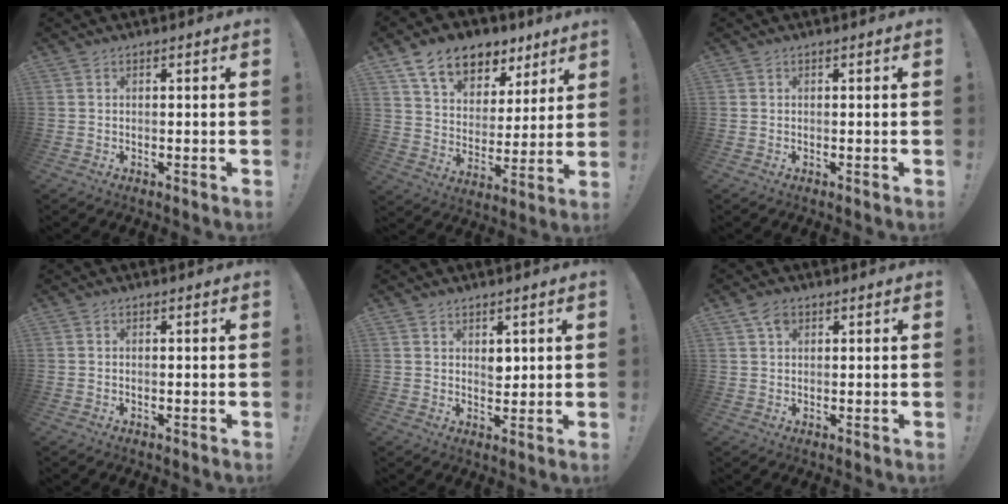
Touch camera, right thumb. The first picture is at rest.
{"total": 14.2, "force": [9.6, 8.5, 6.0], "torque": [-0.101, -0.060, 0.175]}
{"total": 0.0}
{"total": 0.0}
{"total": 3.6, "force": [1.8, 2.5, 1.7], "torque": [-0.016, -0.010, 0.030]}
{"total": 3.6, "force": [1.9, 2.4, 2.0], "torque": [-0.028, -0.004, 0.033]}